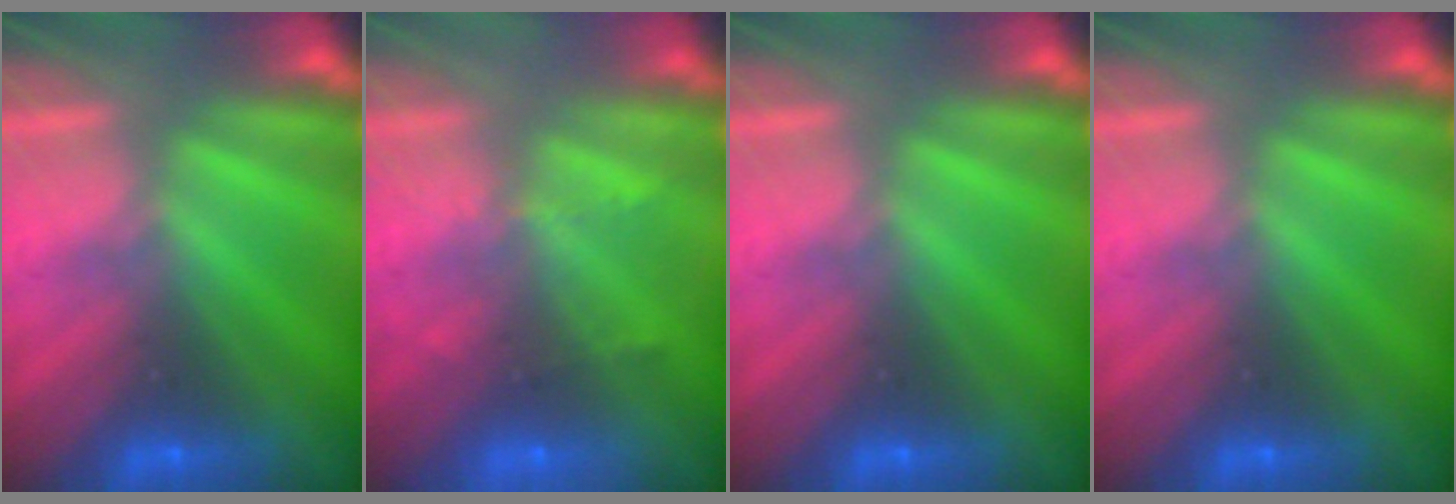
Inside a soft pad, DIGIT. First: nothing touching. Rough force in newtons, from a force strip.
{"total": 2.3}
{"total": 0.0}
{"total": 0.0}